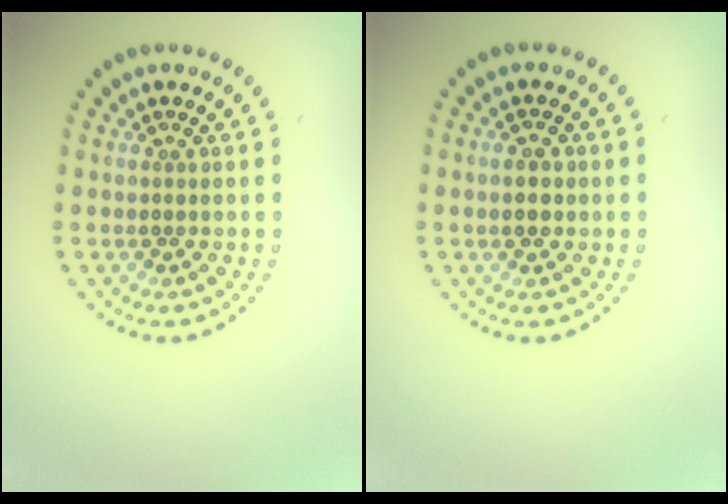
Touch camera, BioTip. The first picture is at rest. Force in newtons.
{"total": 2.3, "press": 2.3, "slide": 0.1}